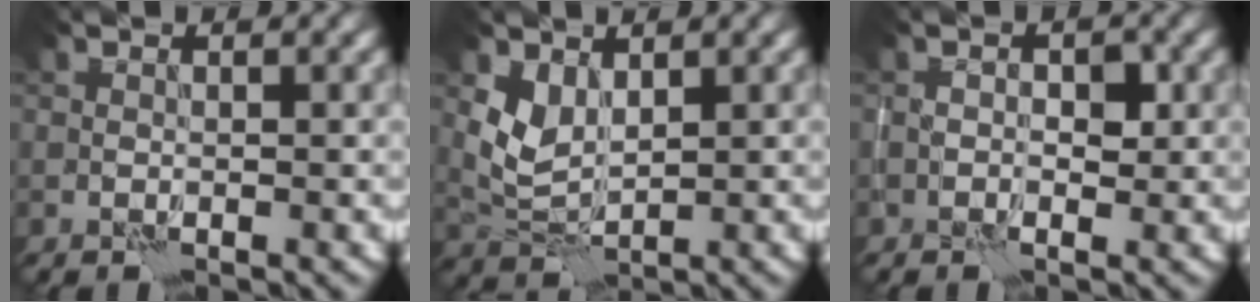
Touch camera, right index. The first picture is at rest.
{"total": 2.5, "force": [2.0, 0.9, 1.1], "torque": [-0.029, -0.007, 0.049]}
{"total": 1.1, "force": [0.0, 0.6, 0.9], "torque": [-0.008, 0.001, -0.001]}